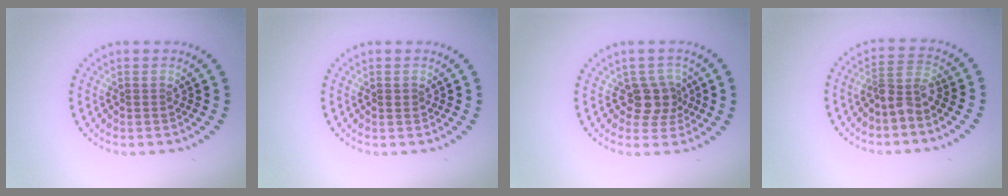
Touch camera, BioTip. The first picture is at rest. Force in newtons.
{"total": 0.5, "press": 0.5, "slide": 0.0}
{"total": 2.7, "press": 2.2, "slide": 1.6}
{"total": 2.4, "press": 1.9, "slide": 1.4}